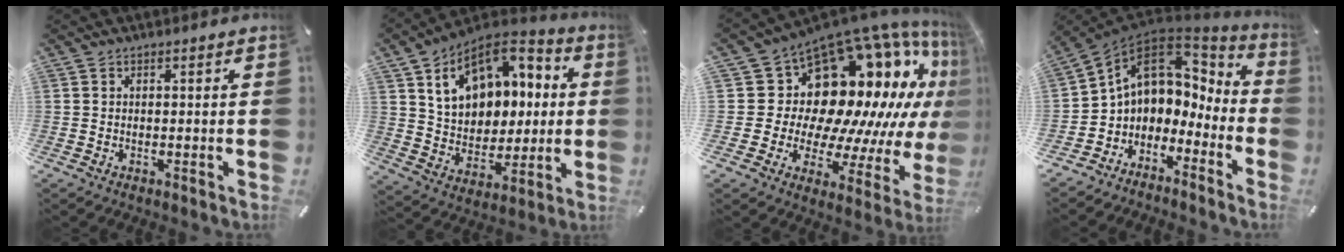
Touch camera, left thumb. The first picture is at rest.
{"total": 15.9, "force": [5.7, 12.7, 7.6], "torque": [-0.122, -0.019, 0.111]}
{"total": 18.8, "force": [9.4, 12.3, 10.6], "torque": [-0.130, -0.131, 0.185]}
{"total": 8.8, "force": [2.2, 7.7, 3.6], "torque": [-0.073, -0.016, 0.042]}